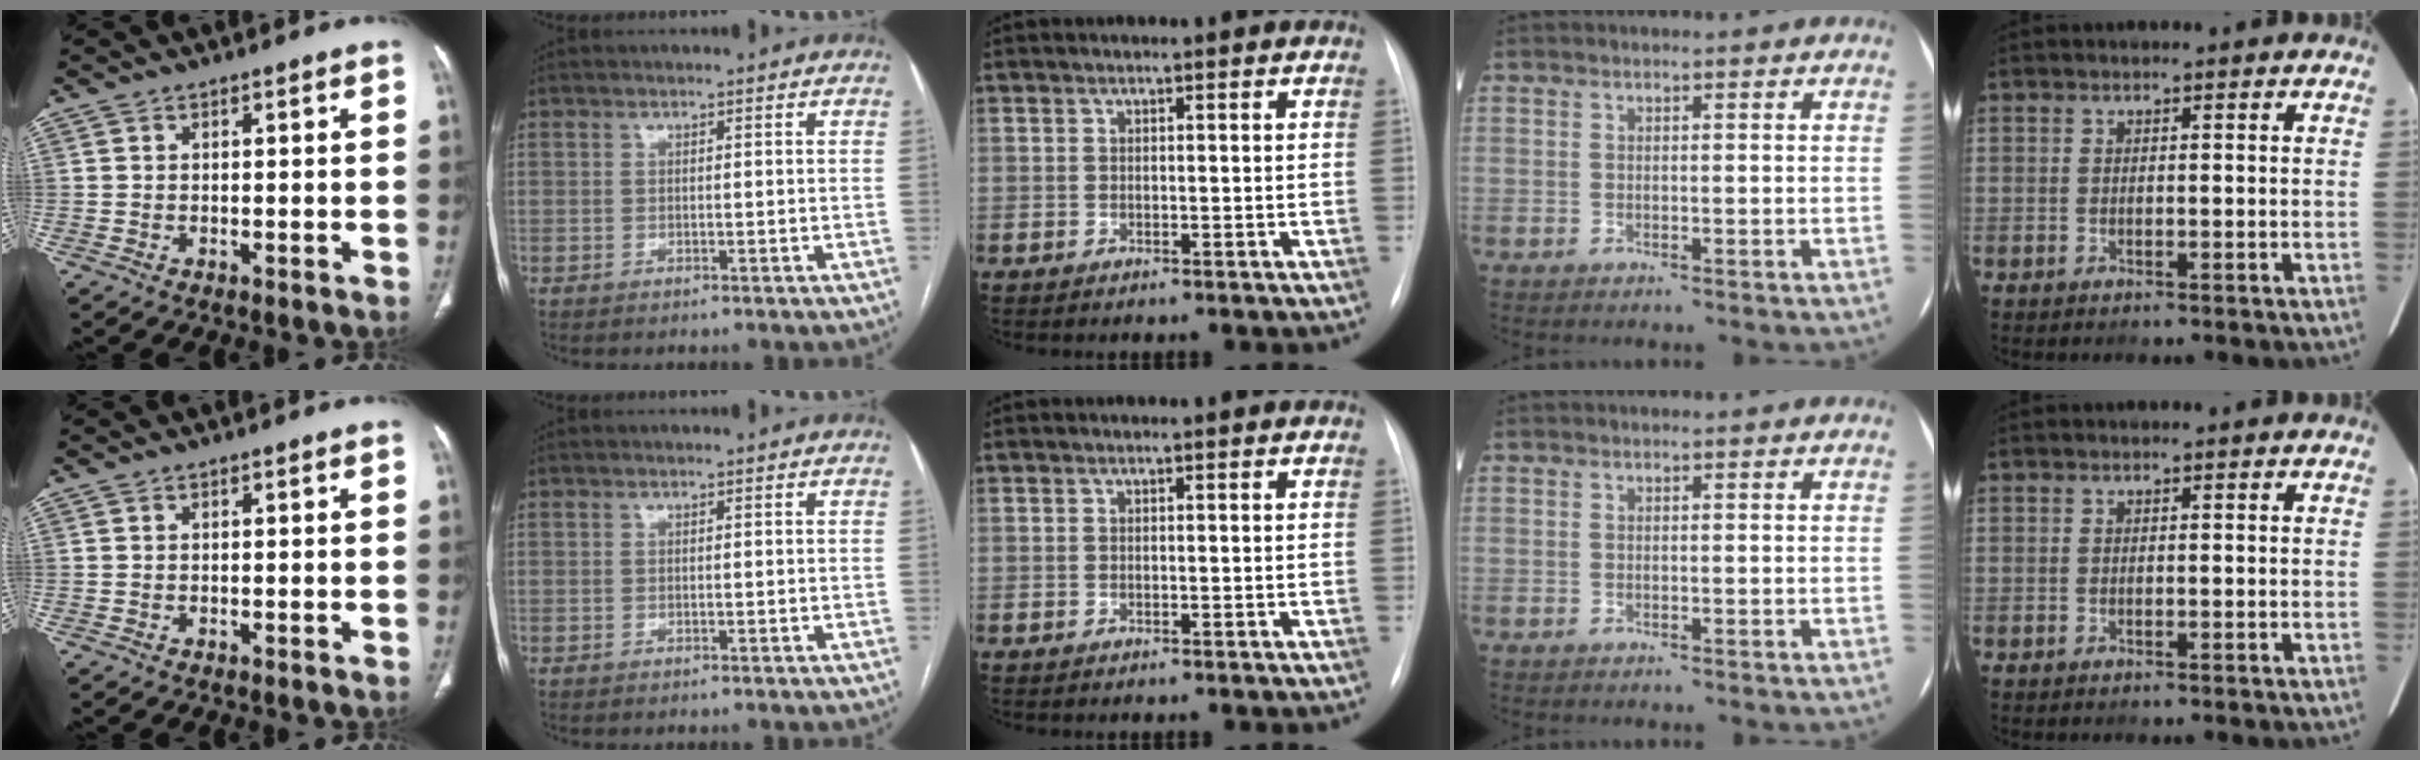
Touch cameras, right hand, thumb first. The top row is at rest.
{}